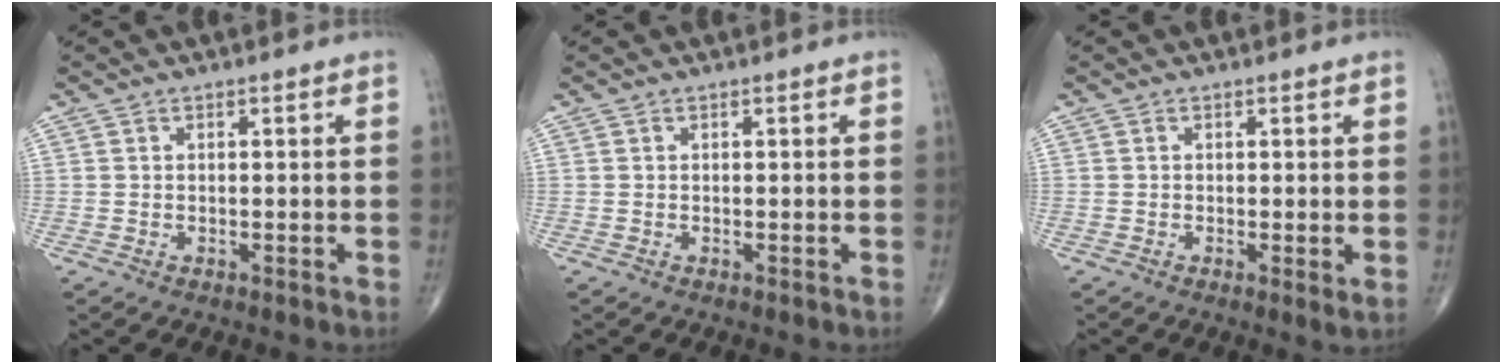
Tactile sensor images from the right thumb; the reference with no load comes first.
{"total": 0.0}
{"total": 1.6, "force": [0.0, 0.3, 1.5], "torque": [-0.028, -0.007, -0.005]}